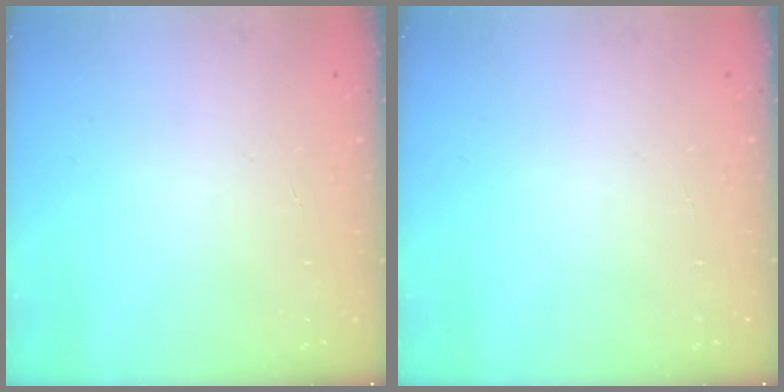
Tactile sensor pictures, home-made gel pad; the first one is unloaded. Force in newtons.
{"total": 0.0}